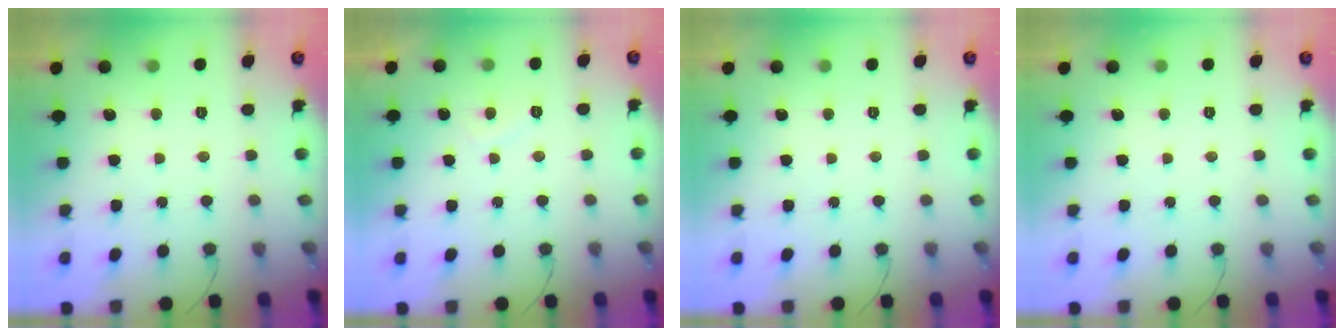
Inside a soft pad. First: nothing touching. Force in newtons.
{"total": 1.4, "press": 1.3, "slide": 0.6}
{"total": 0.0}
{"total": 0.0}